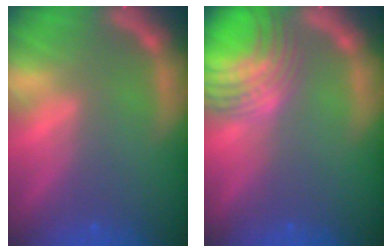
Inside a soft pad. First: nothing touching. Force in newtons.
{"total": 9.1}